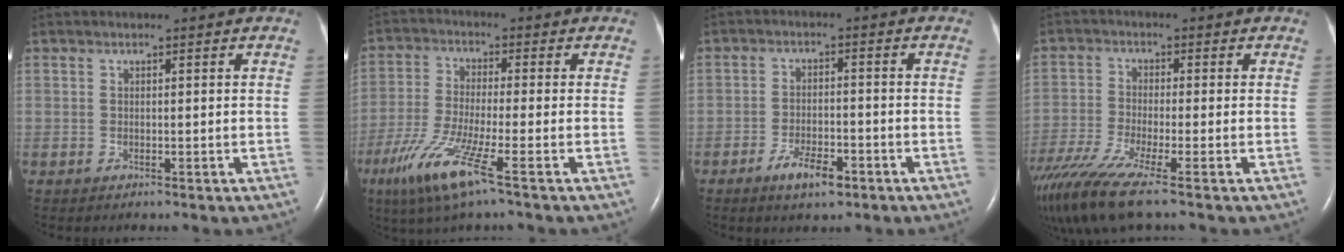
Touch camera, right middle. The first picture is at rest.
{"total": 9.6, "force": [-5.2, 0.0, 8.1], "torque": [-0.171, -0.029, -0.103]}
{"total": 4.9, "force": [-3.1, 1.6, 3.5], "torque": [-0.072, -0.003, -0.049]}
{"total": 11.5, "force": [-8.7, 1.4, 7.5], "torque": [-0.148, -0.026, -0.154]}